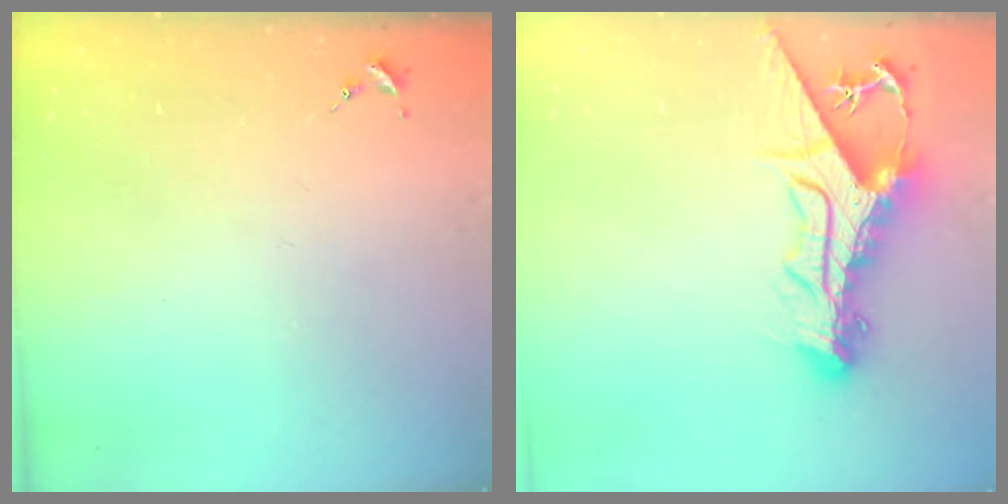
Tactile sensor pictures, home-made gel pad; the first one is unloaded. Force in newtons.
{"total": 14.2, "press": 14.1, "slide": 1.3}